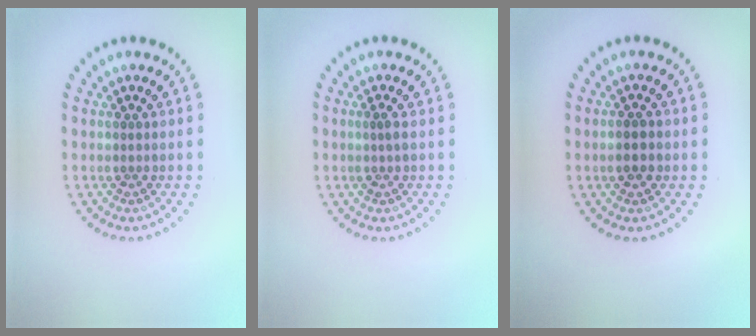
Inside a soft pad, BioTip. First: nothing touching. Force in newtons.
{"total": 1.0, "press": 0.8, "slide": 0.6}
{"total": 1.8, "press": 1.8, "slide": 0.3}